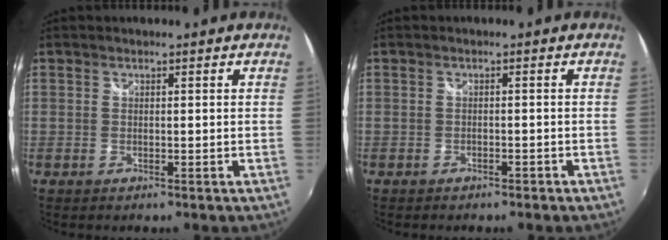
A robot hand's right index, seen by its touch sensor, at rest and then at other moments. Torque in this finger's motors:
{"motor_torque": [0.15, -0.15, 0.06, -0.02]}